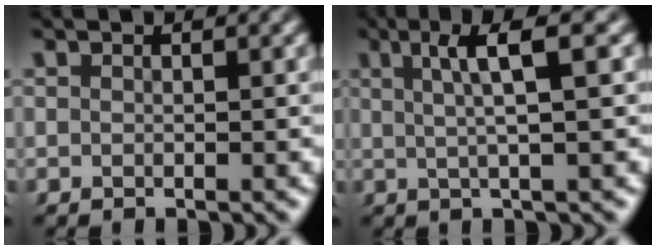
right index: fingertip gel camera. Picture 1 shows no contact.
{"total": 4.5, "force": [2.0, -0.2, 4.0], "torque": [-0.064, 0.015, 0.027]}